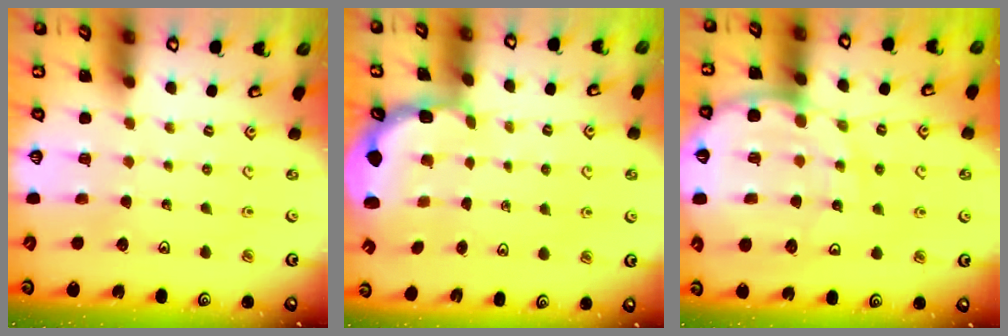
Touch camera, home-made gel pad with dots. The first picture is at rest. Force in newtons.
{"total": 2.5, "press": 1.9, "slide": 1.6}
{"total": 15.9, "press": 15.8, "slide": 1.9}